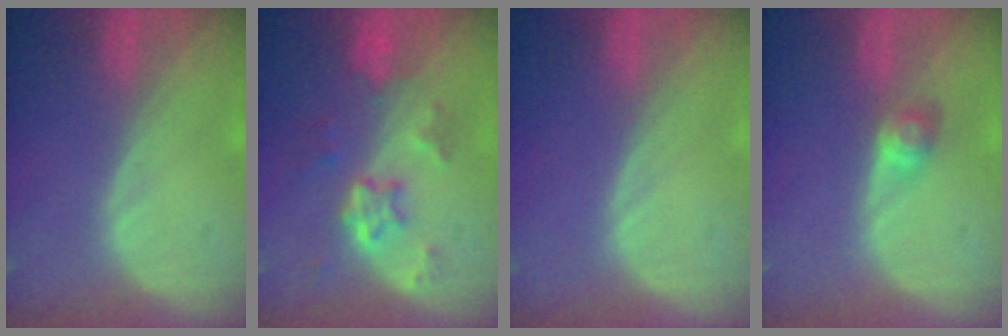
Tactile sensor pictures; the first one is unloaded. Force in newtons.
{"total": 6.0, "press": 5.4, "slide": 2.6}
{"total": 0.0}
{"total": 2.8, "press": 2.5, "slide": 1.2}